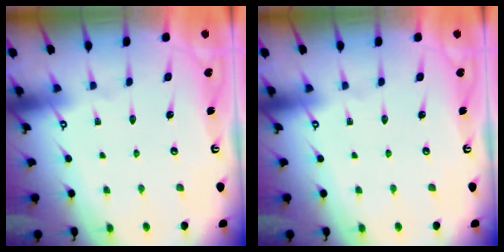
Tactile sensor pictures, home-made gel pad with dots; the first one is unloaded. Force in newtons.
{"total": 0.0}